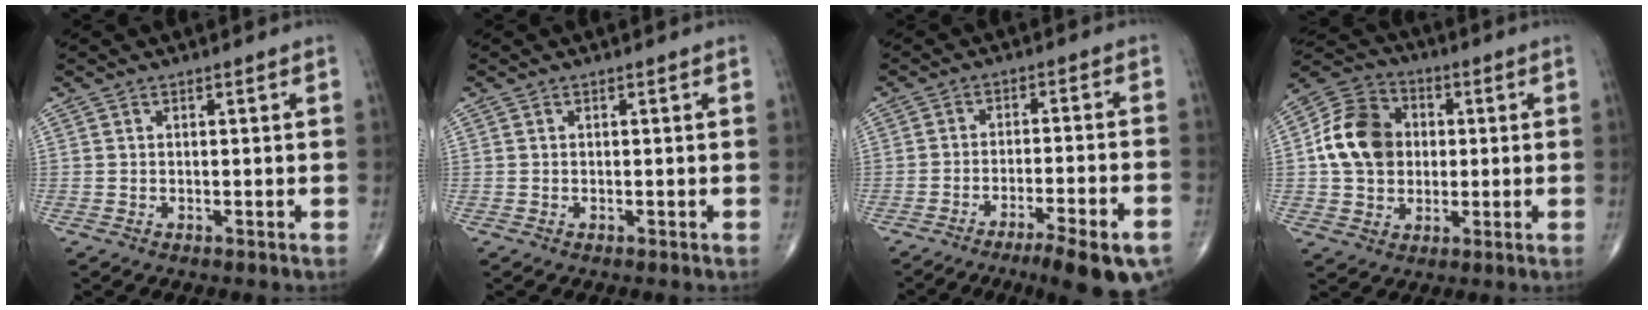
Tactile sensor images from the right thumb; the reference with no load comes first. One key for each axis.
{"total": 0.0}
{"total": 13.2, "fx": -9.2, "fy": 2.0, "fz": 9.2, "tx": -0.122, "ty": 0.034, "tz": -0.134}
{"total": 13.2, "fx": 1.0, "fy": 10.6, "fz": 7.7, "tx": -0.120, "ty": 0.017, "tz": 0.011}